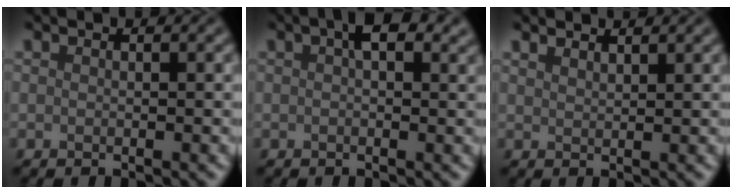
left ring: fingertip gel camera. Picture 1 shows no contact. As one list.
[{"total": 3.0, "force": [1.3, 1.2, 2.5], "torque": [-0.038, 0.010, 0.017]}, {"total": 1.4, "force": [1.4, 0.2, 0.3], "torque": [-0.004, 0.002, 0.017]}]